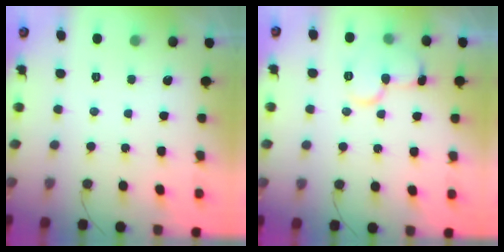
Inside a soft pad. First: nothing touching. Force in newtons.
{"total": 10.1, "press": 10.1, "slide": 1.1}